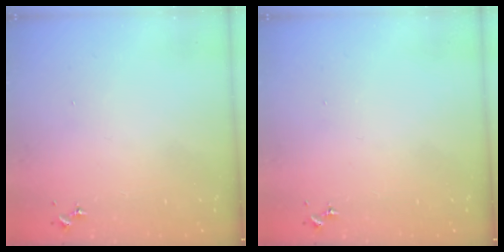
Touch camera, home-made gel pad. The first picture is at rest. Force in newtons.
{"total": 0.0}